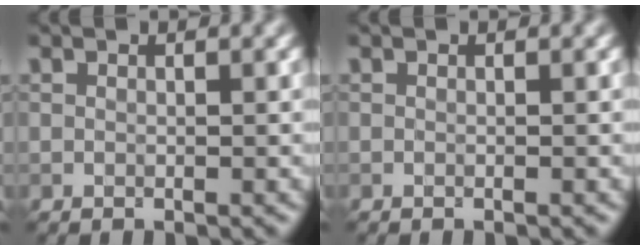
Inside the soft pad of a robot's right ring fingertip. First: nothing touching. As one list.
[{"total": 0.0}]